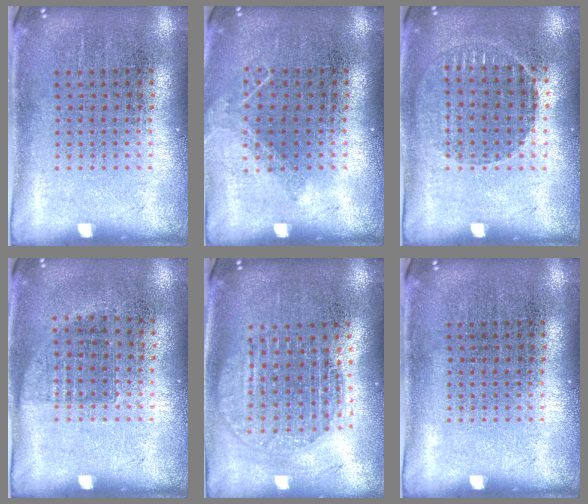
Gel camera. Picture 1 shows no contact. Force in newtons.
{"total": 0.9, "press": 0.9, "slide": 0.1}
{"total": 1.0, "press": 1.0, "slide": 0.1}
{"total": 0.7, "press": 0.6, "slide": 0.4}
{"total": 1.8, "press": 1.5, "slide": 0.9}
{"total": 0.0}